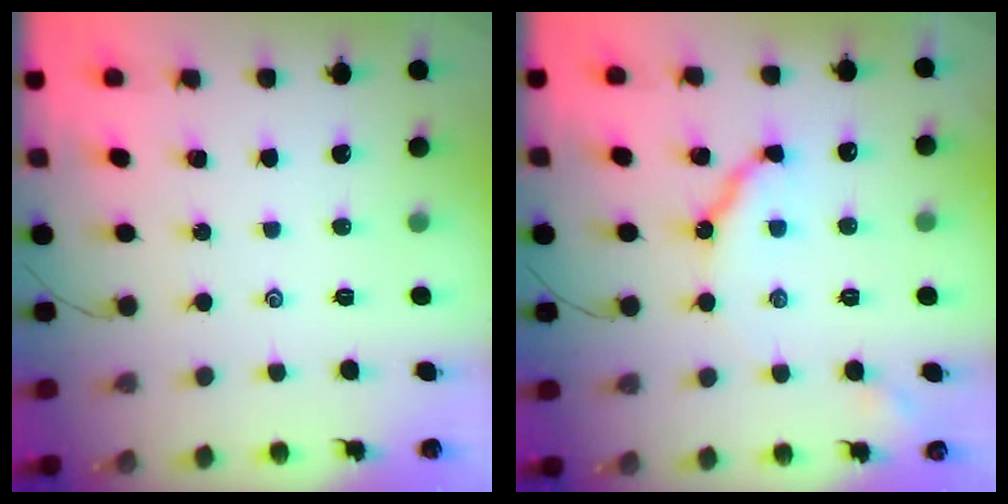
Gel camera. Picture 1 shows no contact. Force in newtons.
{"total": 9.4, "press": 9.3, "slide": 1.0}